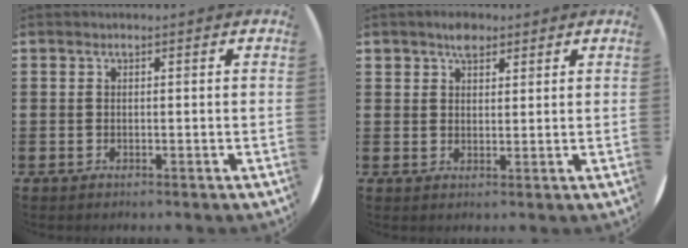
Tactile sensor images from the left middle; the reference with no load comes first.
{"total": 2.7, "force": [2.2, 1.4, 0.8], "torque": [-0.003, -0.002, 0.037]}